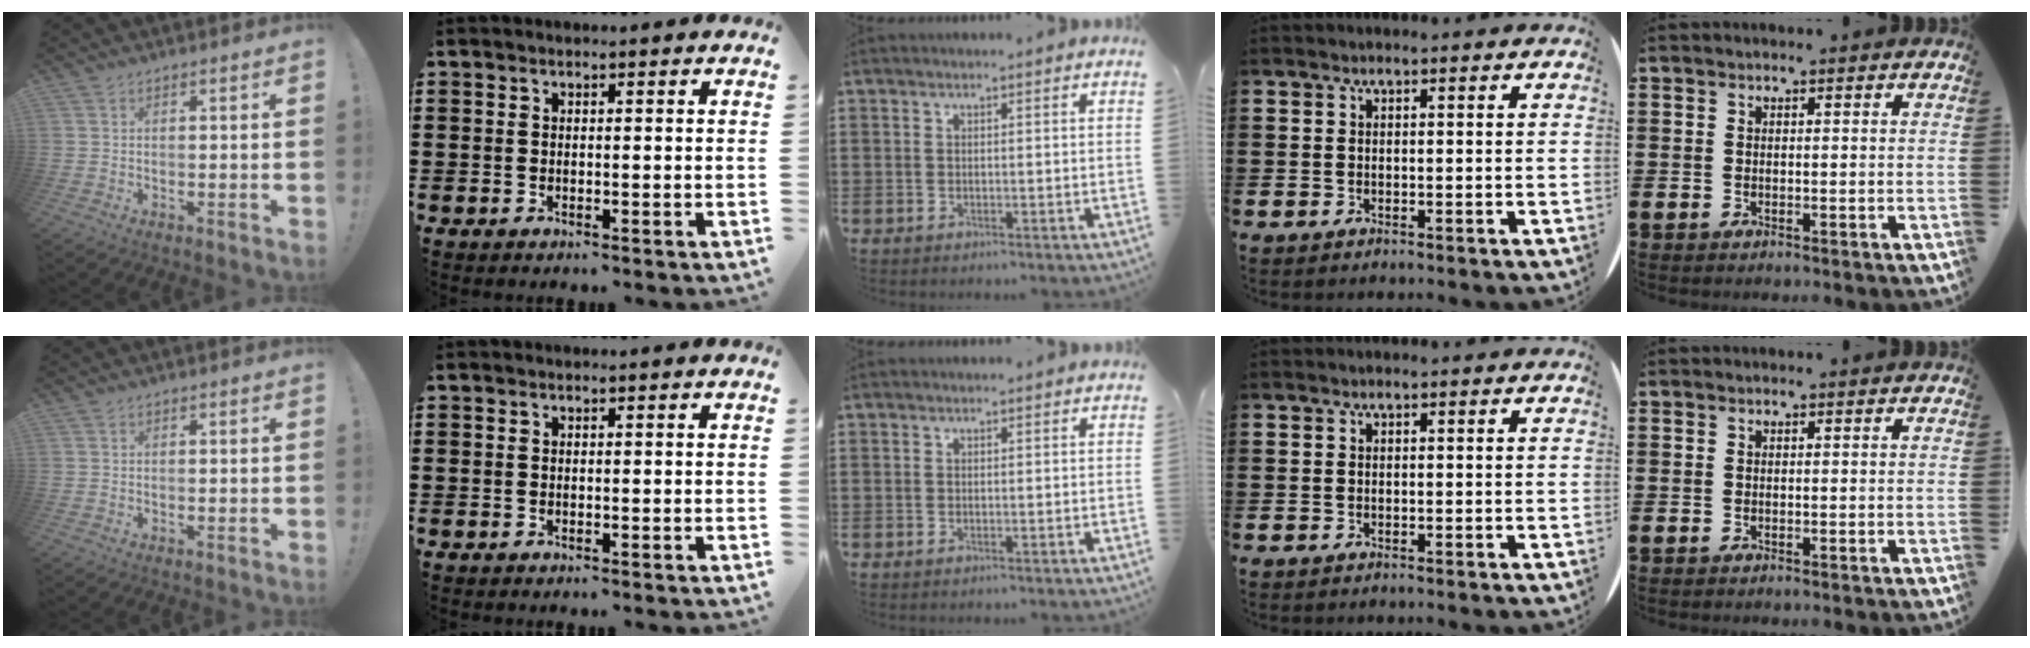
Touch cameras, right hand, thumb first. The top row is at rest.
{}